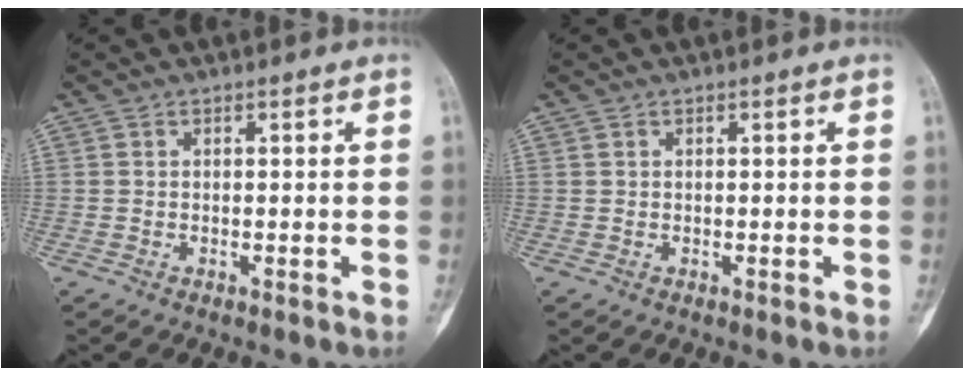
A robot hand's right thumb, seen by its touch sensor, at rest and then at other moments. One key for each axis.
{"total": 0.0}